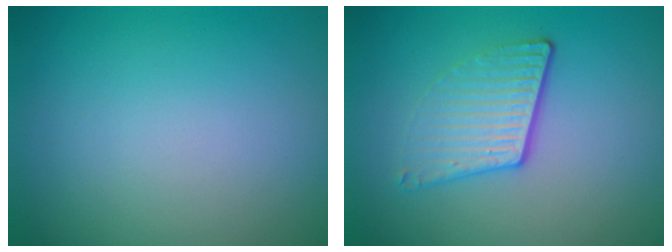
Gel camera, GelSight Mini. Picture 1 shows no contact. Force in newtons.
{"total": 3.6, "press": 2.7, "slide": 2.4}